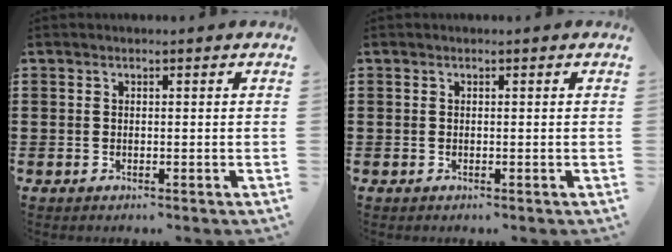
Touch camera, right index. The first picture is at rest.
{"total": 0.0}